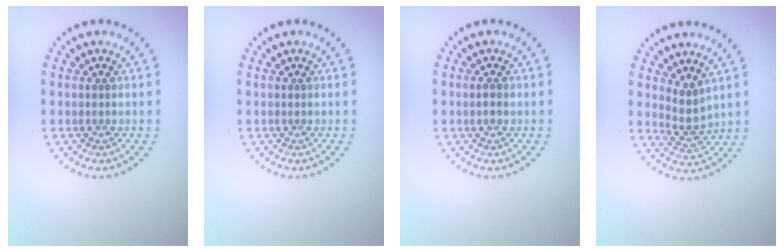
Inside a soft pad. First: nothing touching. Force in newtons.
{"total": 0.0}
{"total": 1.0, "press": 1.0, "slide": 0.1}
{"total": 2.2, "press": 1.6, "slide": 1.4}